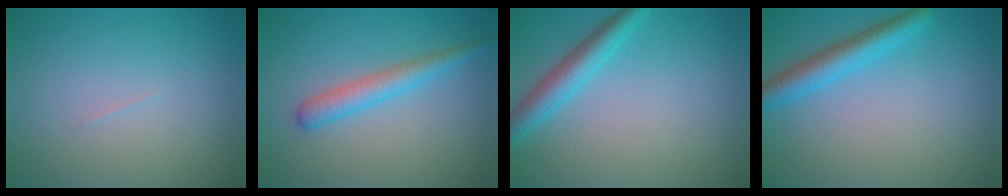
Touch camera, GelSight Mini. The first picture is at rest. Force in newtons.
{"total": 2.8, "press": 2.8, "slide": 0.0}
{"total": 3.4, "press": 3.4, "slide": 0.1}
{"total": 3.5, "press": 3.5, "slide": 0.3}